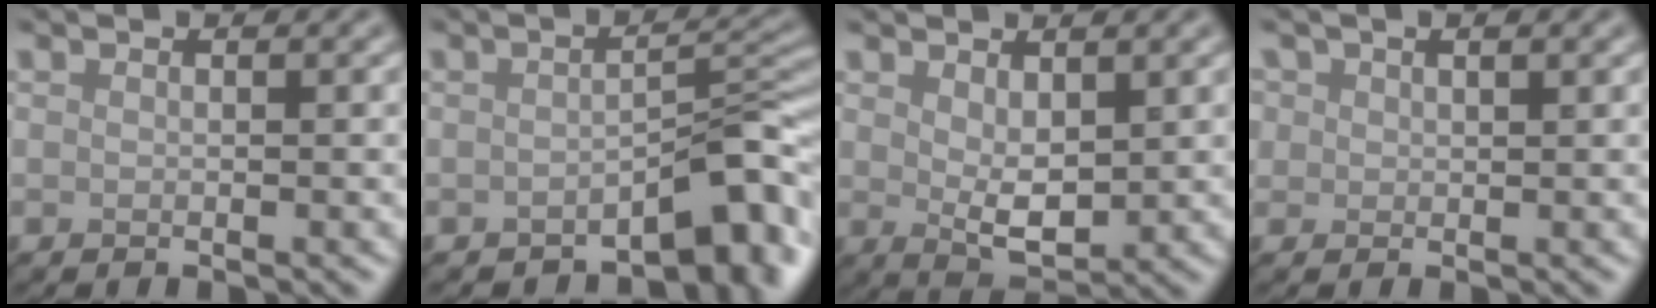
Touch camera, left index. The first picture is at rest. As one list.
[{"total": 5.4, "force": [-3.2, 2.0, 3.9], "torque": [-0.033, 0.011, -0.048]}, {"total": 3.3, "force": [1.1, 1.7, 2.6], "torque": [-0.052, -0.006, 0.026]}, {"total": 1.8, "force": [1.0, 1.4, 0.7], "torque": [-0.011, 0.002, 0.017]}]